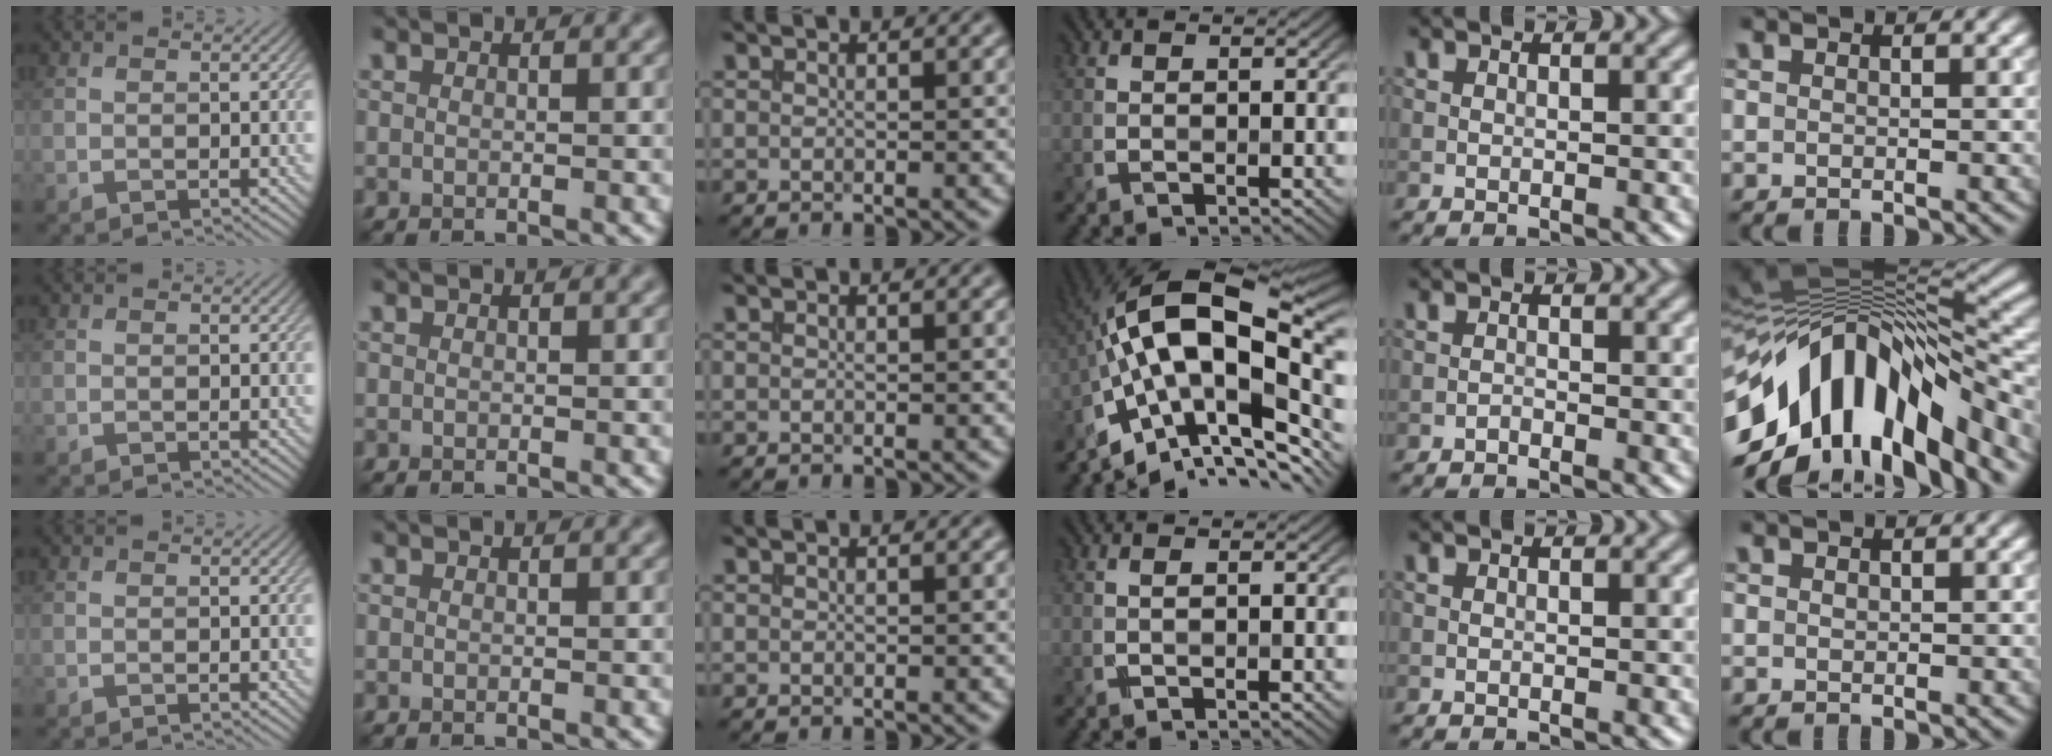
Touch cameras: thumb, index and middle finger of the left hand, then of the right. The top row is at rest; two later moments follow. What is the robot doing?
{"motion": "insert", "object": "file holder"}